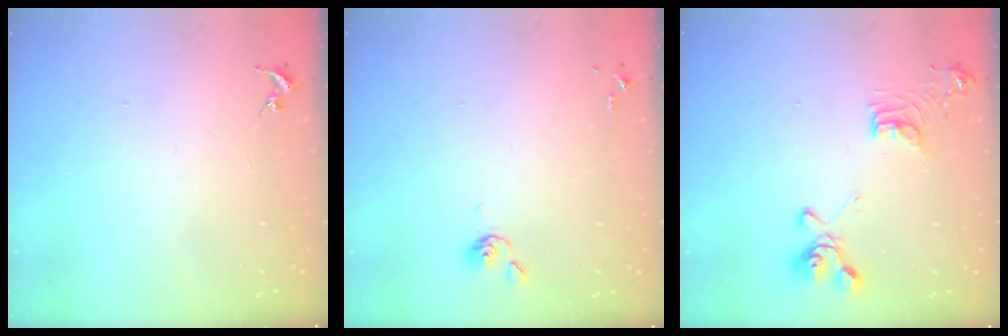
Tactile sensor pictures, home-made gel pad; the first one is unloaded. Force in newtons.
{"total": 3.9, "press": 3.8, "slide": 0.6}
{"total": 14.5, "press": 14.4, "slide": 1.7}